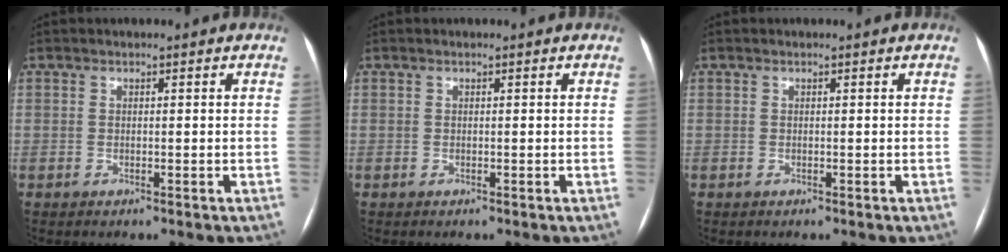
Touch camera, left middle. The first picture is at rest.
{"total": 0.0}
{"total": 0.0}